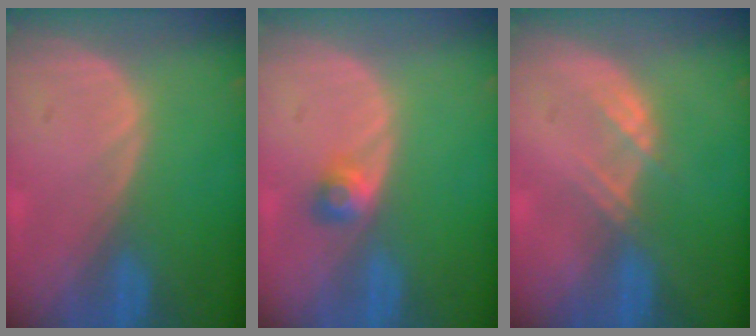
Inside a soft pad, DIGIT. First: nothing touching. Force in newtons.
{"total": 2.5, "press": 2.2, "slide": 1.2}
{"total": 2.3, "press": 2.3, "slide": 0.2}